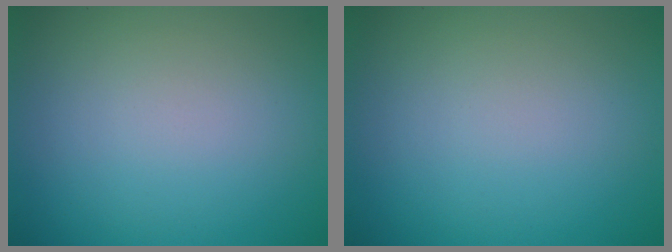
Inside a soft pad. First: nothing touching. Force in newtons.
{"total": 0.0}